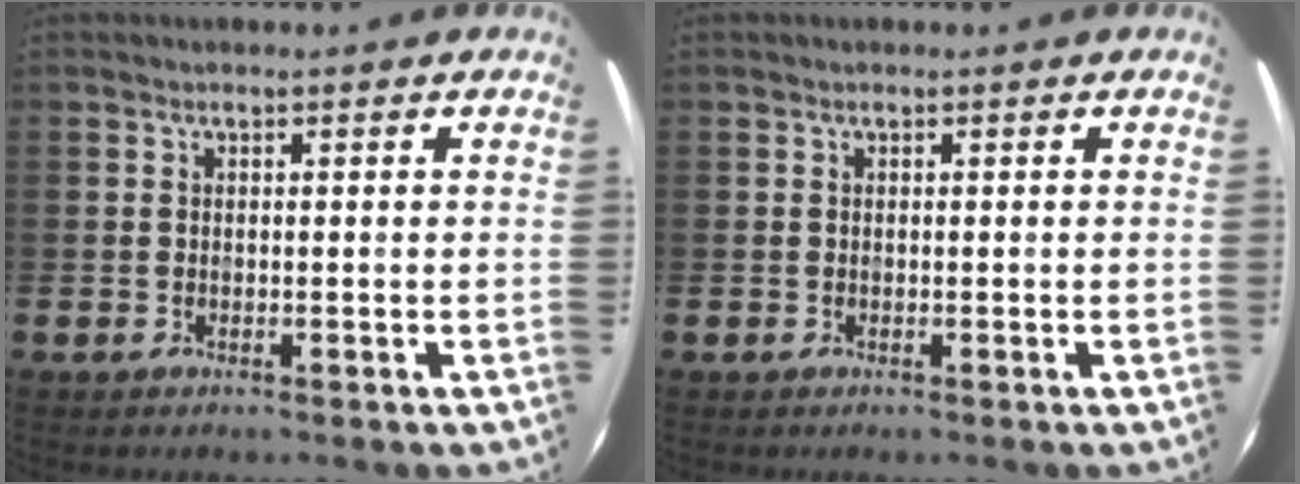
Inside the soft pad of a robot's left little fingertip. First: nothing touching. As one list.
[{"total": 0.0}]